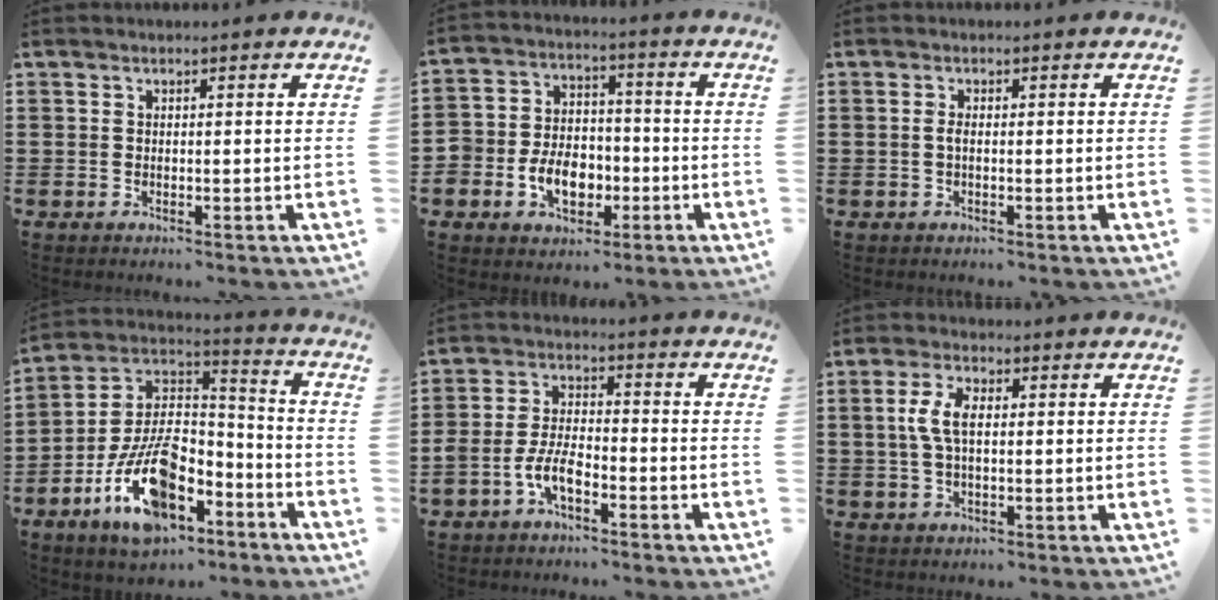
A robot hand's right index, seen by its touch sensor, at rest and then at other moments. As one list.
[{"total": 7.6, "force": [-2.8, 5.9, 3.9], "torque": [-0.079, 0.017, -0.050]}, {"total": 1.2, "force": [-0.3, 0.3, 1.1], "torque": [-0.029, -0.004, -0.007]}, {"total": 14.1, "force": [-7.3, 6.9, 9.9], "torque": [-0.204, 0.019, -0.135]}, {"total": 5.5, "force": [-3.1, 2.4, 3.8], "torque": [-0.099, 0.001, -0.066]}, {"total": 5.4, "force": [0.4, 2.5, 4.7], "torque": [-0.117, 0.003, -0.002]}]